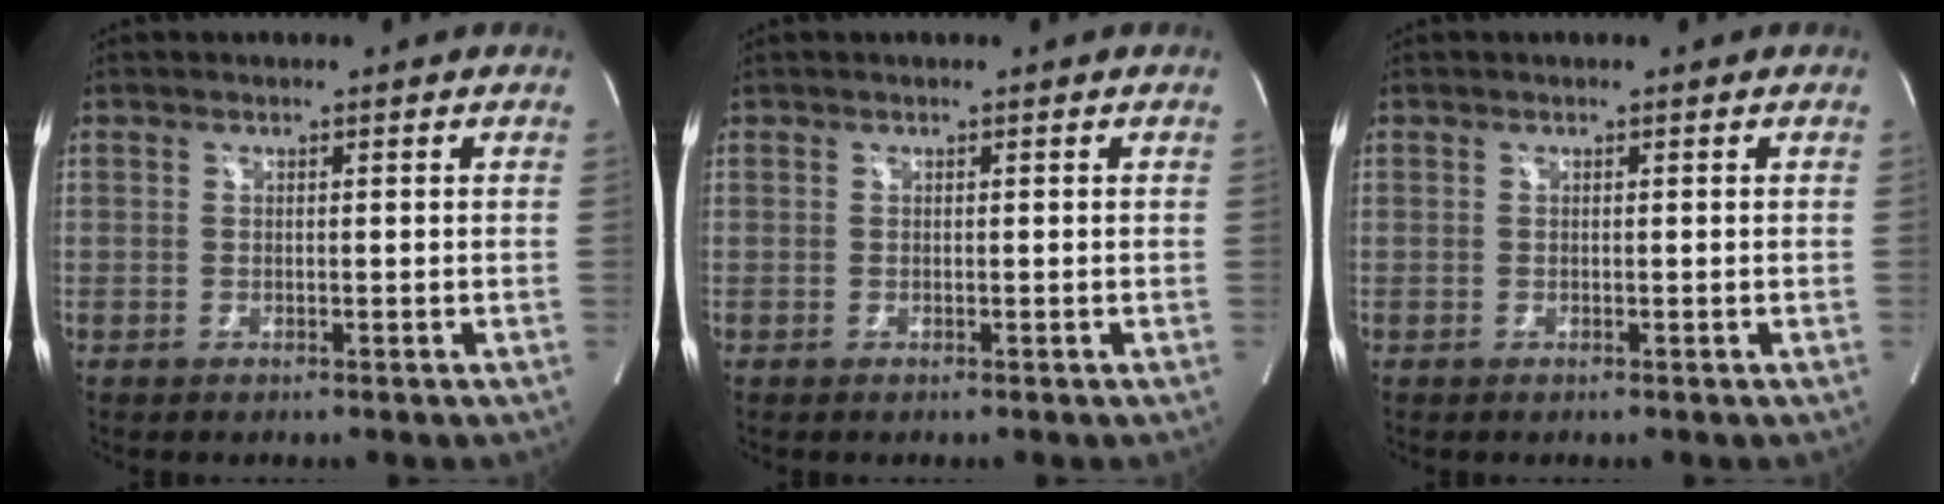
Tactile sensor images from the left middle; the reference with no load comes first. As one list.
[{"total": 0.0}, {"total": 0.0}]